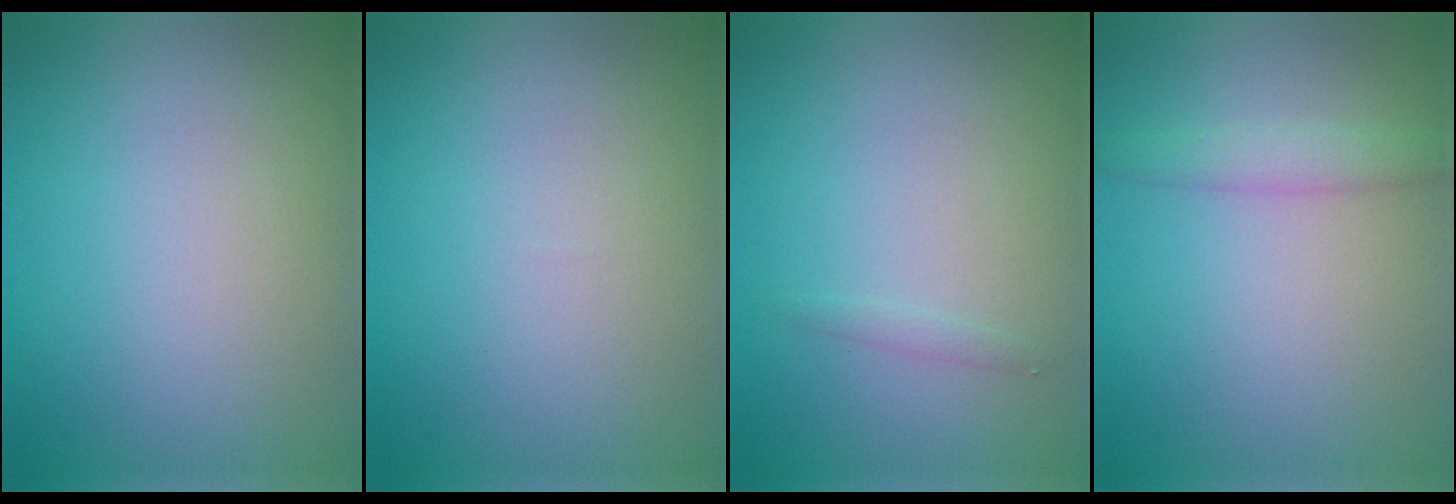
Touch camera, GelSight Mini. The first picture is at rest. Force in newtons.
{"total": 0.0}
{"total": 0.6, "press": 0.6, "slide": 0.0}
{"total": 2.0, "press": 2.0, "slide": 0.1}